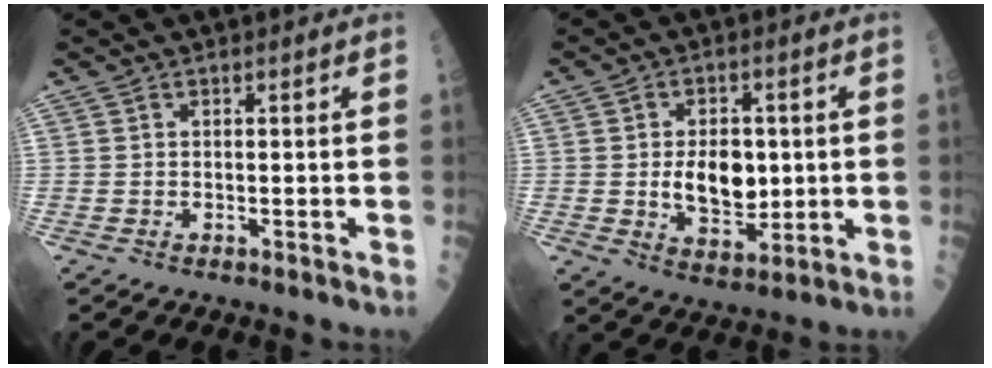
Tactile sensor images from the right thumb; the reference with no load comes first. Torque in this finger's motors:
{"motor_torque": [0.32, 0.50, 0.44, -0.28, 0.02]}